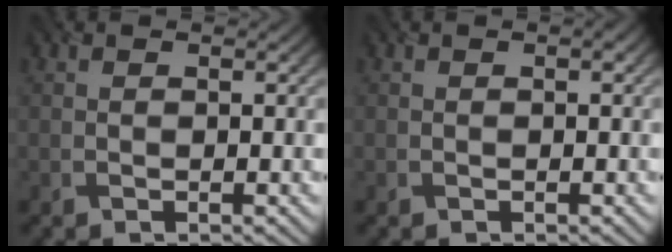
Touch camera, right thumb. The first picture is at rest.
{"total": 0.7, "force": [0.2, 0.3, 0.6], "torque": [-0.008, 0.001, 0.005]}